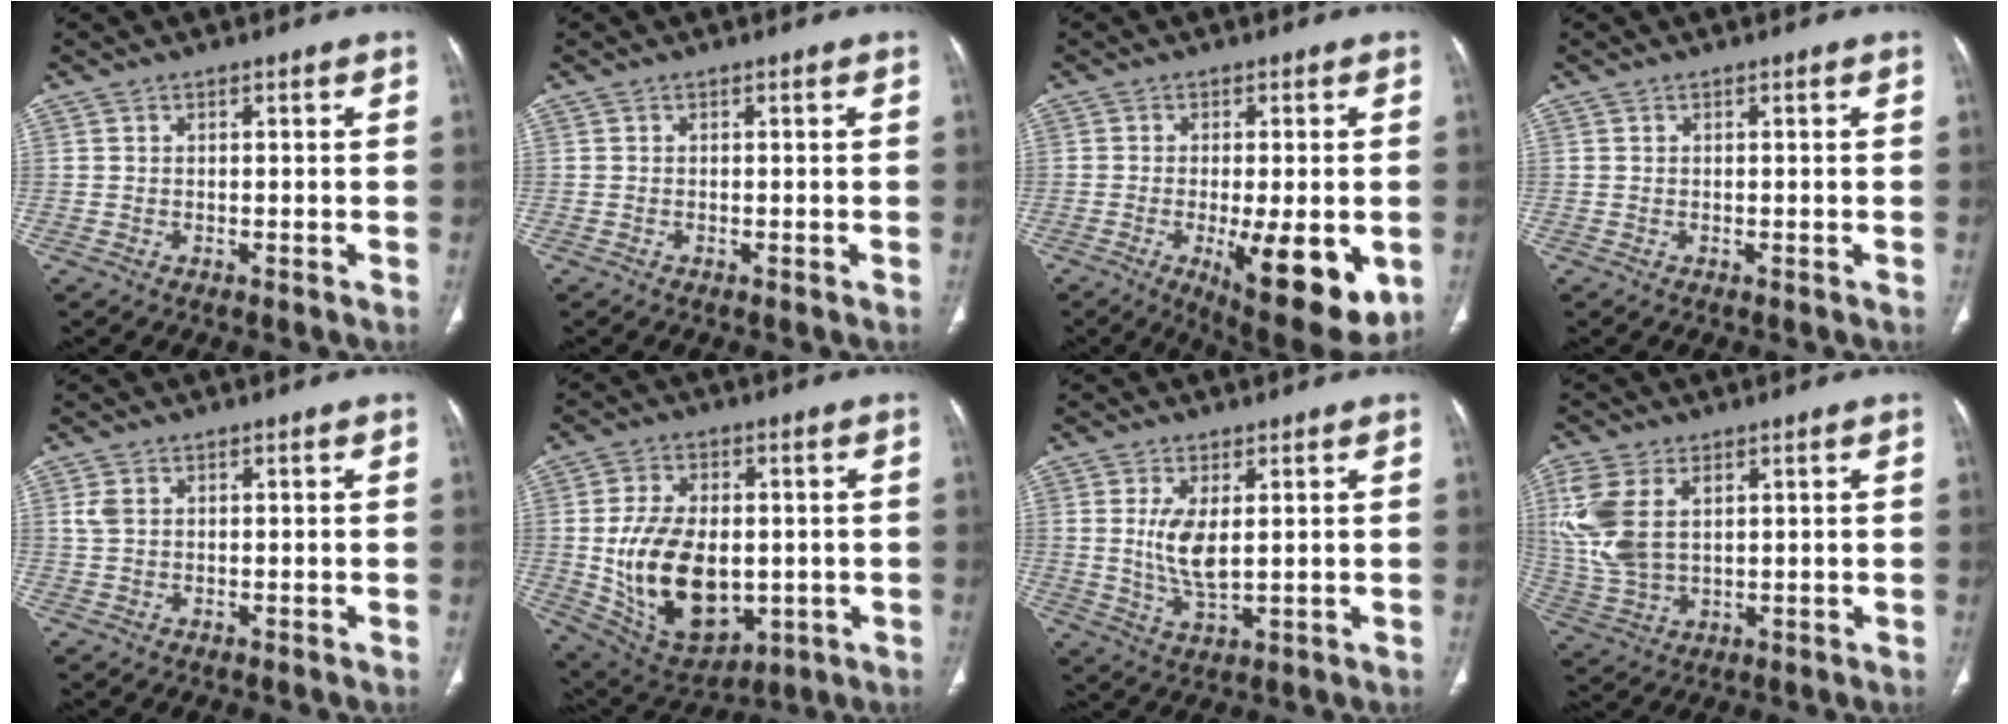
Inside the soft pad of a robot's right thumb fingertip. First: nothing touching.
{"total": 0.0}
{"total": 15.1, "force": [-4.1, 5.0, 13.6], "torque": [-0.164, -0.021, -0.044]}
{"total": 0.0}
{"total": 2.1, "force": [0.7, 1.3, 1.4], "torque": [-0.038, 0.006, 0.018]}
{"total": 19.1, "force": [-1.4, 12.1, 14.7], "torque": [-0.231, -0.008, 0.006]}
{"total": 7.0, "force": [1.2, 2.8, 6.3], "torque": [-0.128, -0.019, 0.031]}
{"total": 12.1, "force": [3.6, 7.3, 9.0], "torque": [-0.209, -0.002, 0.081]}